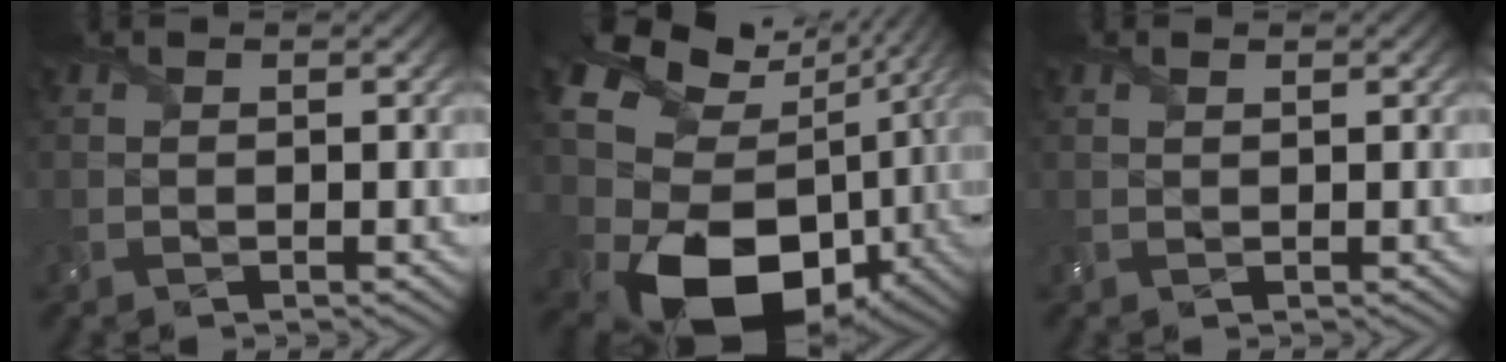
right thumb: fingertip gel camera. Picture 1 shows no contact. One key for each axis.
{"total": 18.5, "fx": -1.1, "fy": 14.3, "fz": 11.7, "tx": -0.238, "ty": -0.055, "tz": 0.016}
{"total": 0.5, "fx": 0.4, "fy": 0.3, "fz": 0.3, "tx": -0.012, "ty": 0.000, "tz": 0.008}